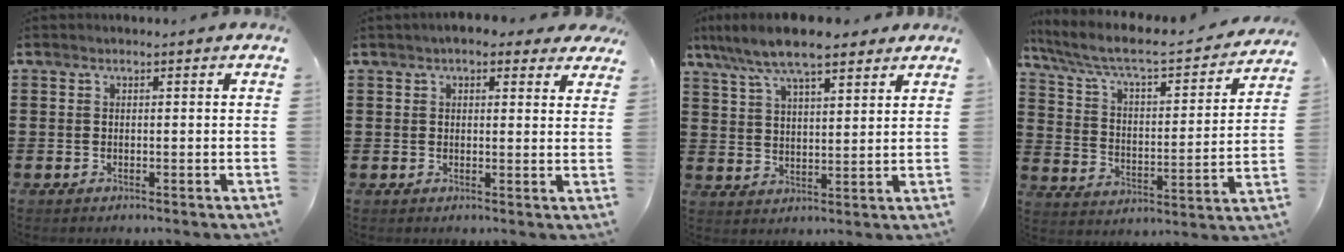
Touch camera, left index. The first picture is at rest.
{"total": 3.4, "force": [2.8, 1.2, 1.6], "torque": [-0.040, 0.002, 0.049]}
{"total": 8.7, "force": [7.0, 1.9, 4.7], "torque": [-0.112, -0.012, 0.127]}
{"total": 6.2, "force": [5.1, 0.9, 3.3], "torque": [-0.088, -0.041, 0.078]}